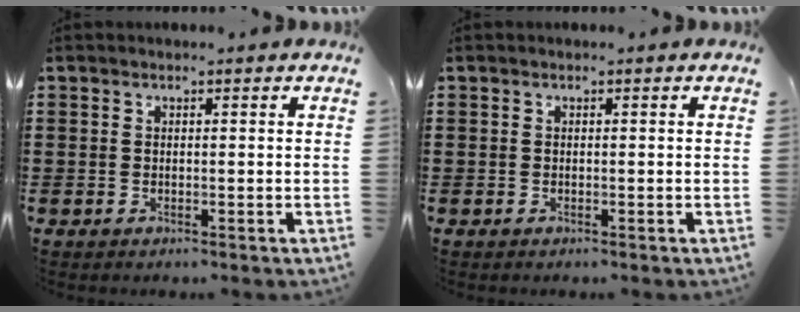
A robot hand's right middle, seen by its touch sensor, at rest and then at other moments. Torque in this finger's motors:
{"motor_torque": [0.72, -0.55, 0.09, 0.02]}